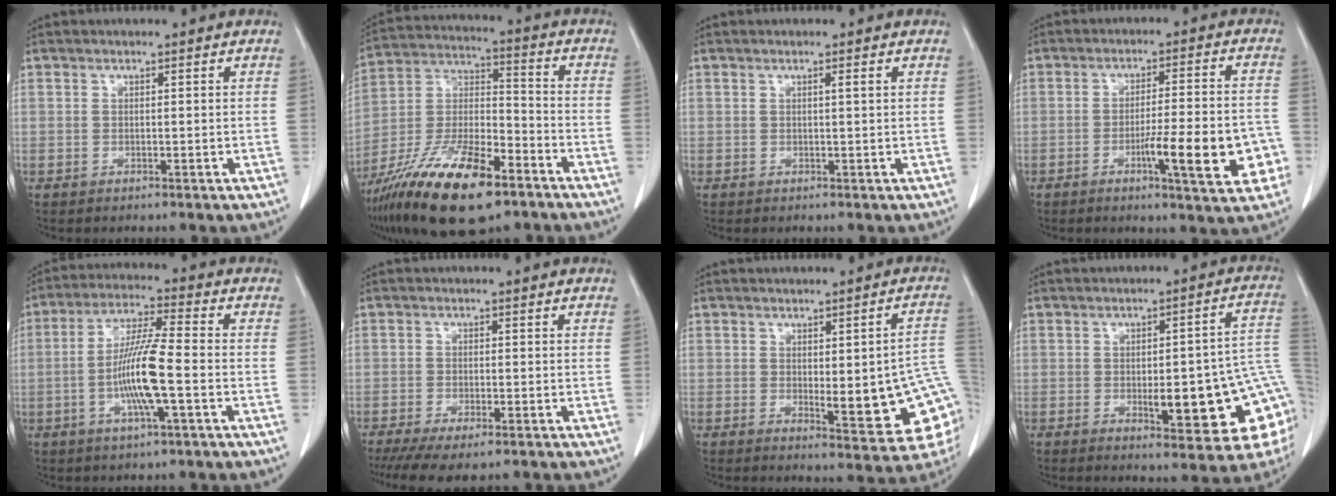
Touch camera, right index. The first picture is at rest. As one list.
[{"total": 20.1, "force": [-12.9, 5.6, 14.4], "torque": [-0.286, -0.016, -0.232]}, {"total": 0.7, "force": [0.3, -0.2, 0.6], "torque": [-0.012, 0.000, 0.007]}, {"total": 12.4, "force": [-4.2, 1.7, 11.6], "torque": [-0.157, 0.003, -0.057]}, {"total": 10.5, "force": [-2.4, 0.3, 10.3], "torque": [-0.201, -0.003, -0.052]}, {"total": 8.9, "force": [-7.1, 2.0, 5.0], "torque": [-0.069, -0.013, -0.107]}, {"total": 14.4, "force": [-1.6, 3.3, 13.9], "torque": [-0.128, 0.008, -0.006]}, {"total": 17.6, "force": [-3.2, 3.9, 16.9], "torque": [-0.137, 0.023, -0.024]}]